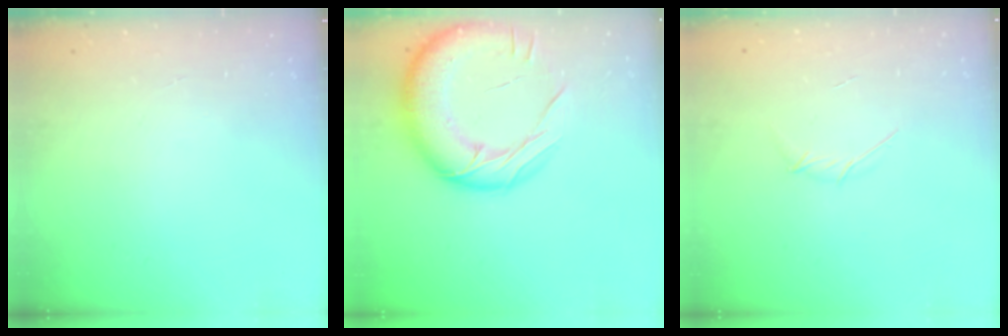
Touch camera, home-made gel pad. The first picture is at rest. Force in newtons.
{"total": 21.8, "press": 21.6, "slide": 2.8}
{"total": 3.4, "press": 3.3, "slide": 0.9}